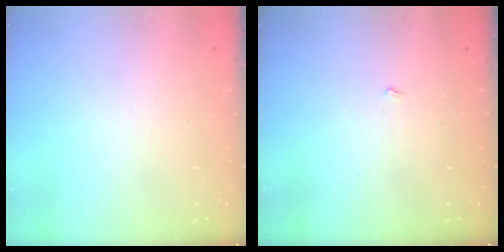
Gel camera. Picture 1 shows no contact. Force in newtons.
{"total": 2.4, "press": 2.3, "slide": 0.4}